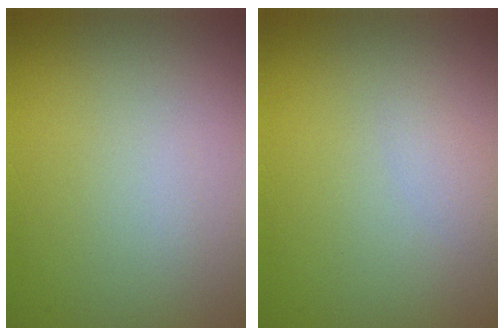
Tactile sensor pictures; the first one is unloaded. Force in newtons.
{"total": 1.1, "press": 1.1, "slide": 0.0}